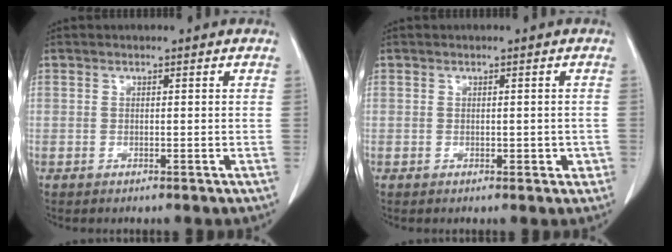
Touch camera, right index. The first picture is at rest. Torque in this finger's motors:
{"motor_torque": [0.17, 0.21, 0.12, 0.10]}